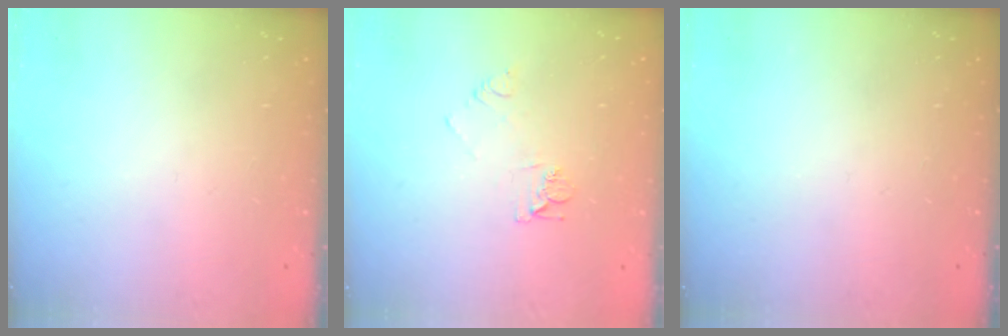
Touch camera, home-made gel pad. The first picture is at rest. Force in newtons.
{"total": 5.6, "press": 5.6, "slide": 0.5}
{"total": 0.0}